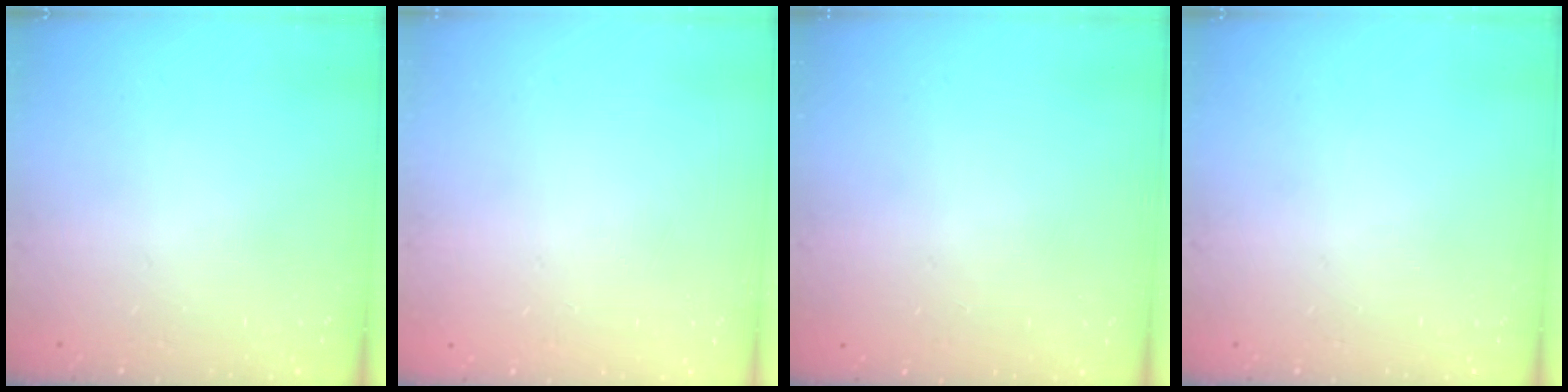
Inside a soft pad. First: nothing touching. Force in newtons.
{"total": 0.0}
{"total": 0.5, "press": 0.5, "slide": 0.1}
{"total": 0.0}